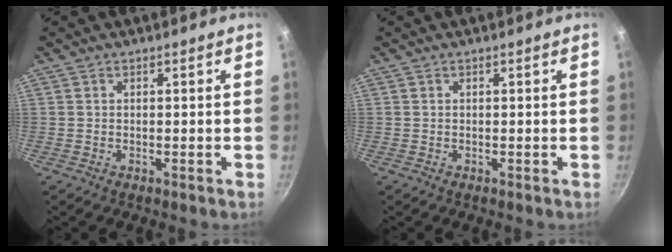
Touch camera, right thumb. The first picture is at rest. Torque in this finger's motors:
{"motor_torque": [-0.18, 0.18, -0.15, -0.16, 0.00]}